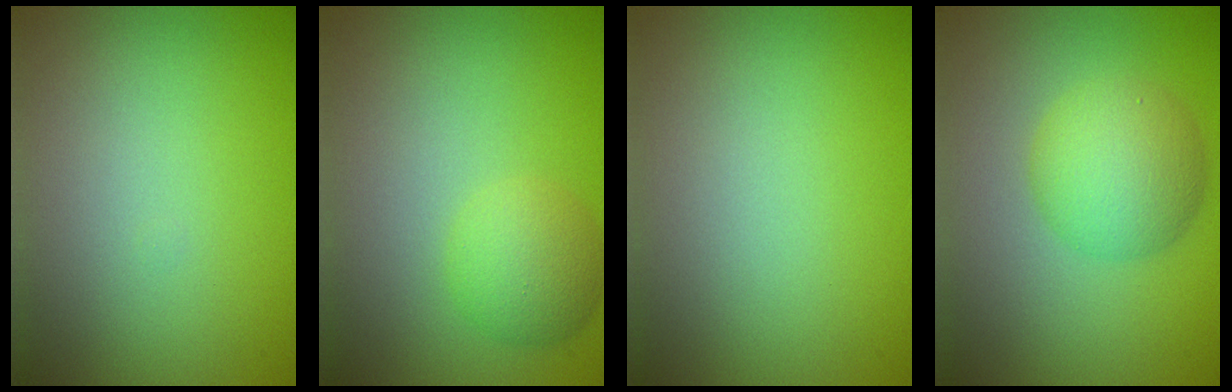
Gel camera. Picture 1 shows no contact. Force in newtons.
{"total": 3.3, "press": 3.3, "slide": 0.2}
{"total": 0.0}
{"total": 5.0, "press": 5.0, "slide": 0.2}